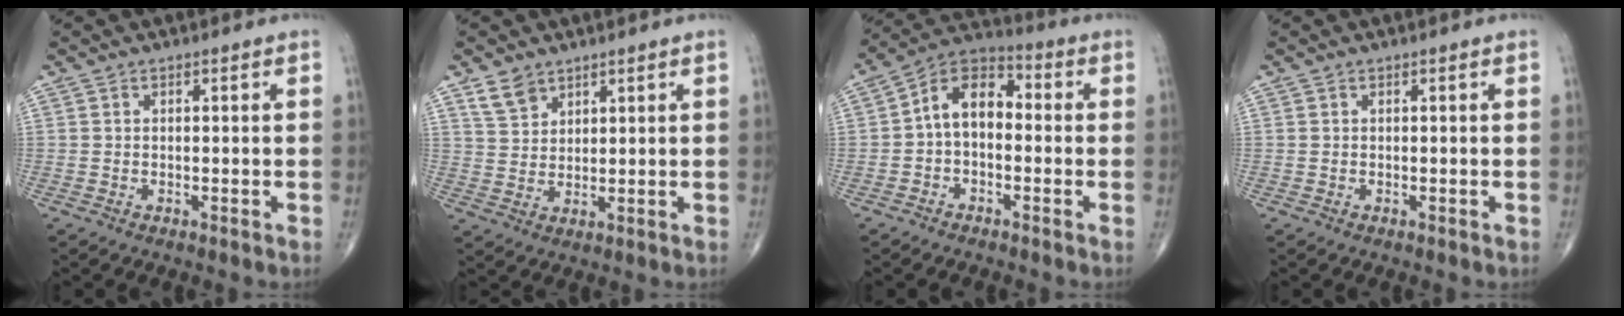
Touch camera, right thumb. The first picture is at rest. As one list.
[{"total": 5.0, "force": [3.3, 3.4, 1.5], "torque": [-0.010, -0.020, 0.068]}, {"total": 9.6, "force": [-0.3, 6.3, 7.3], "torque": [-0.097, 0.037, -0.024]}, {"total": 0.0}]